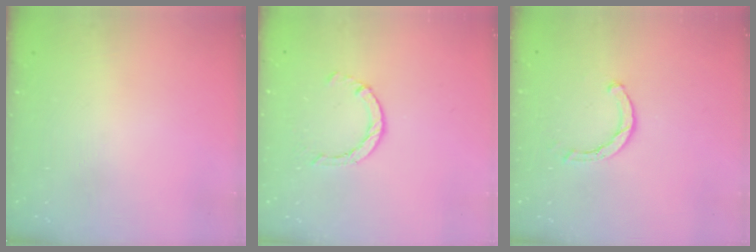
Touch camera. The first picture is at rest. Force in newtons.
{"total": 2.9, "press": 2.8, "slide": 0.4}
{"total": 1.6, "press": 1.6, "slide": 0.2}